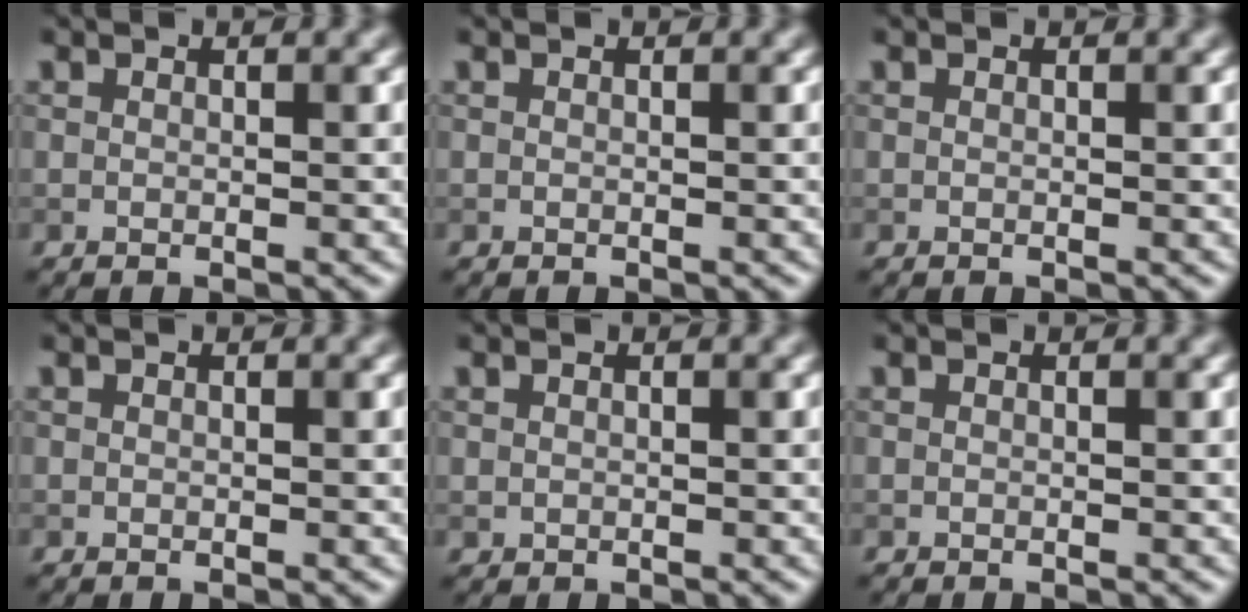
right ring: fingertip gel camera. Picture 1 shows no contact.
{"total": 0.0}
{"total": 0.0}
{"total": 0.0}
{"total": 0.0}
{"total": 0.0}